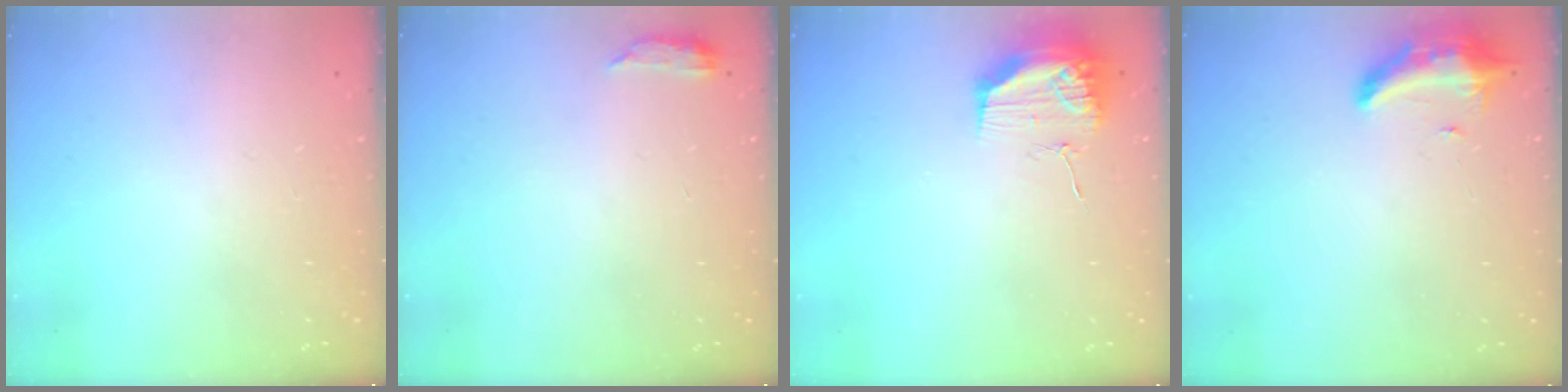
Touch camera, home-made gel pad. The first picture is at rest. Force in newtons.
{"total": 3.5, "press": 3.5, "slide": 0.6}
{"total": 11.7, "press": 11.6, "slide": 1.0}
{"total": 8.3, "press": 8.2, "slide": 1.5}